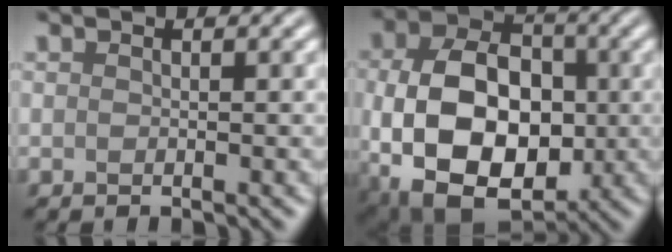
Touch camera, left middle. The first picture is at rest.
{"total": 13.4, "force": [-1.7, 9.1, 9.7], "torque": [-0.172, -0.019, -0.025]}